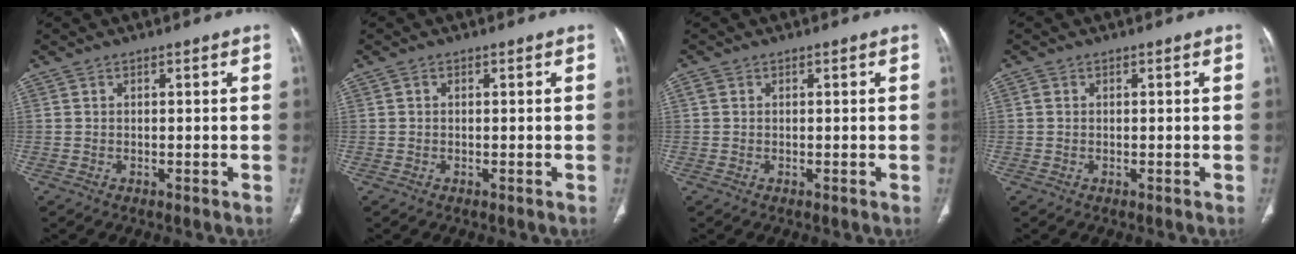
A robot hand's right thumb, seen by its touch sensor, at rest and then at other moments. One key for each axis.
{"total": 0.0}
{"total": 0.9, "fx": 0.3, "fy": 0.8, "fz": 0.4, "tx": -0.007, "ty": 0.005, "tz": 0.004}
{"total": 0.7, "fx": 0.1, "fy": 0.6, "fz": 0.4, "tx": -0.004, "ty": 0.002, "tz": 0.001}